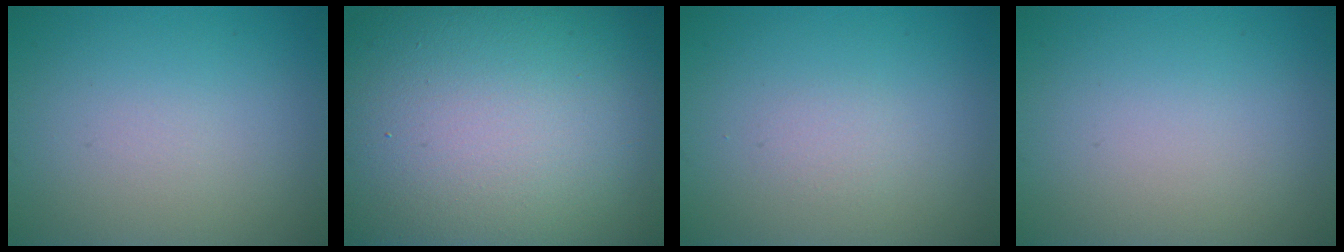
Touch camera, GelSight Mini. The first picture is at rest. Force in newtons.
{"total": 22.6, "press": 22.6, "slide": 1.6}
{"total": 0.7, "press": 0.7, "slide": 0.0}
{"total": 0.0}